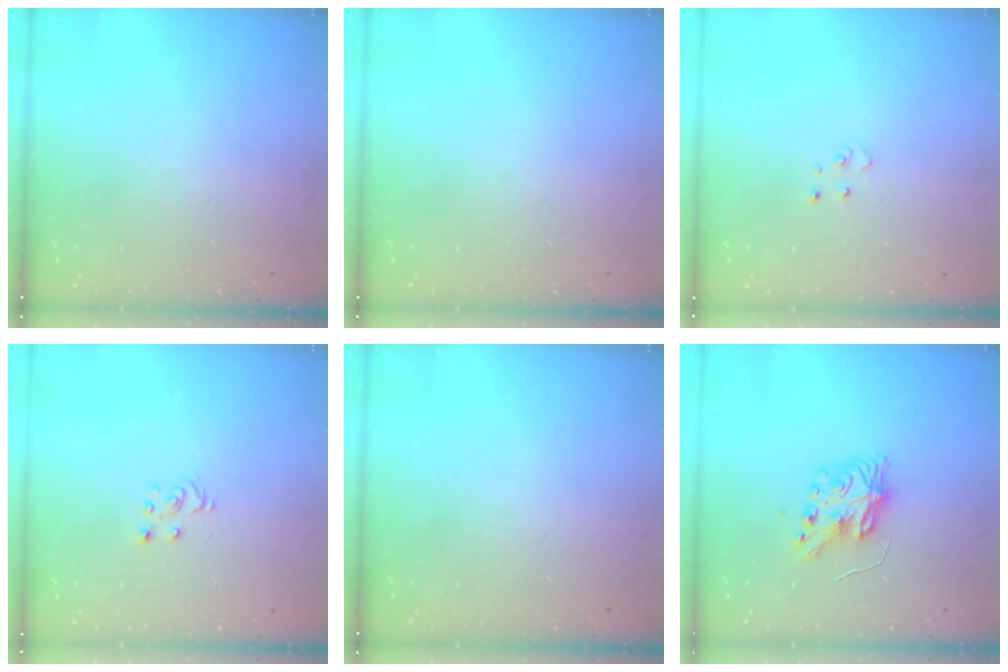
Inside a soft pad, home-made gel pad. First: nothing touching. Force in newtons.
{"total": 0.0}
{"total": 3.8, "press": 3.8, "slide": 0.4}
{"total": 3.9, "press": 3.9, "slide": 0.1}
{"total": 0.0}
{"total": 8.1, "press": 8.1, "slide": 0.2}